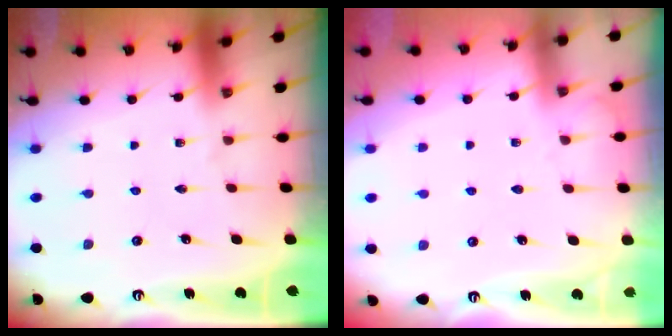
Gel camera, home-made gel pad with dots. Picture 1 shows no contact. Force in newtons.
{"total": 3.0, "press": 3.0, "slide": 0.5}